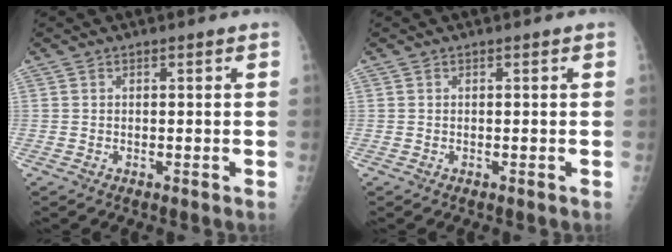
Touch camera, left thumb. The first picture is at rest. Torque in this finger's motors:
{"motor_torque": [-0.03, 0.03, -0.08, -0.09, 0.00]}